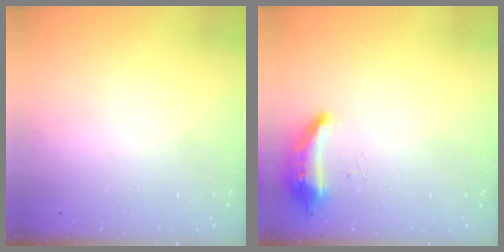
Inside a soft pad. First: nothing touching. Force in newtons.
{"total": 8.5, "press": 8.4, "slide": 1.6}